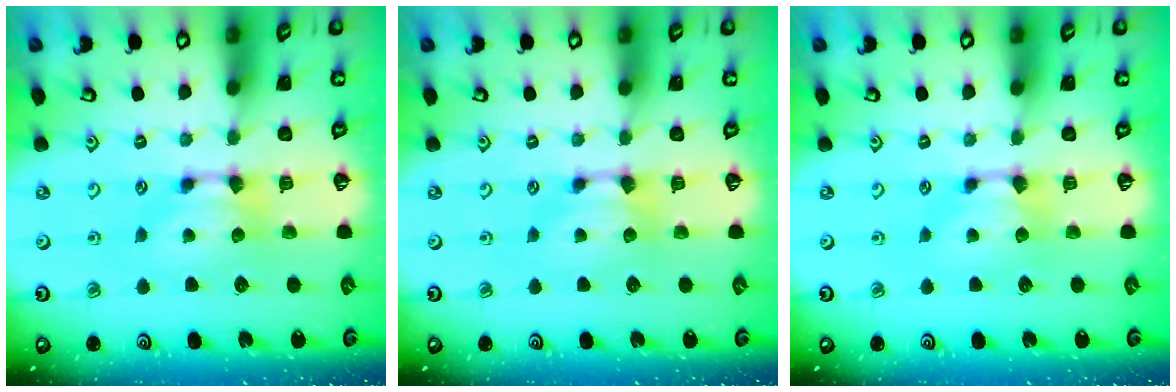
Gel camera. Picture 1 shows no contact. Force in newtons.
{"total": 0.0}
{"total": 0.0}